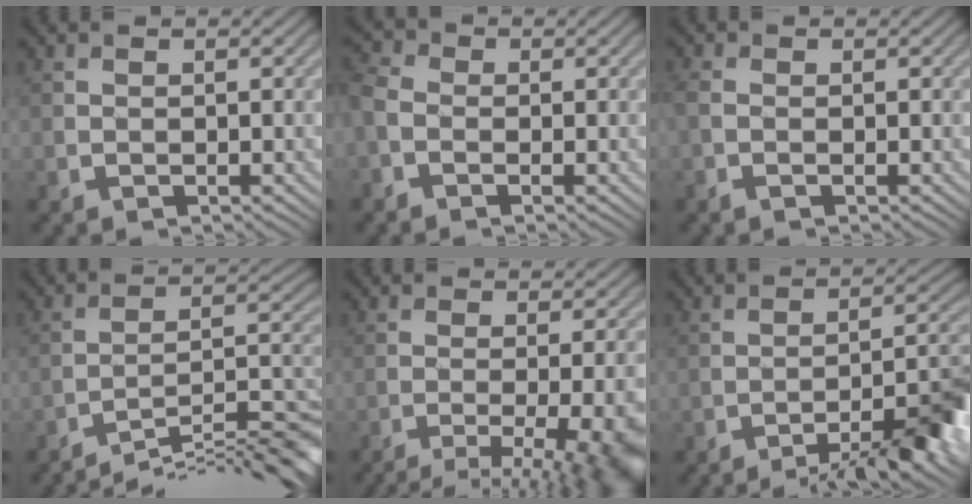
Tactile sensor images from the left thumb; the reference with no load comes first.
{"total": 4.7, "force": [-1.8, 3.5, 2.7], "torque": [-0.073, 0.000, -0.040]}
{"total": 2.3, "force": [-0.8, 1.3, 1.7], "torque": [-0.043, -0.007, -0.014]}
{"total": 12.3, "force": [-10.2, 1.5, 6.8], "torque": [-0.100, 0.013, -0.161]}
{"total": 11.8, "force": [-7.3, 3.2, 8.7], "torque": [-0.085, -0.010, -0.080]}
{"total": 10.5, "force": [-6.5, 2.1, 8.0], "torque": [-0.108, 0.010, -0.097]}